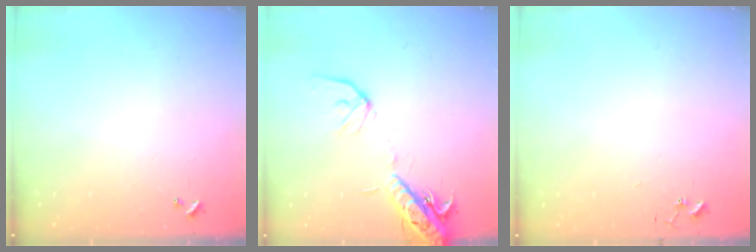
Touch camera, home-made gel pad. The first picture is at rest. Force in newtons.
{"total": 15.1, "press": 14.7, "slide": 3.3}
{"total": 3.5, "press": 3.4, "slide": 0.4}